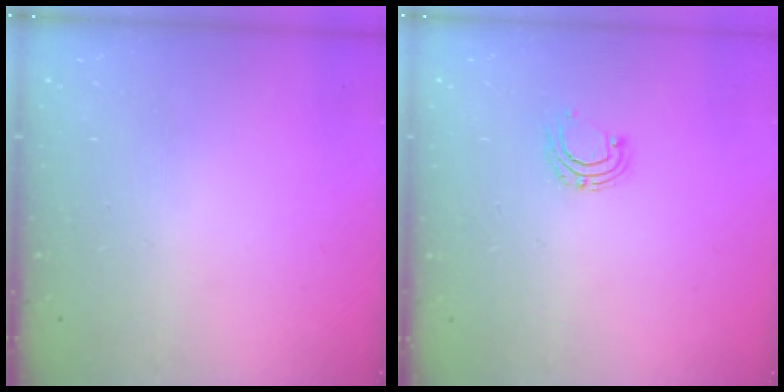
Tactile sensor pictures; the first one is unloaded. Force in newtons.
{"total": 5.2, "press": 5.2, "slide": 0.6}